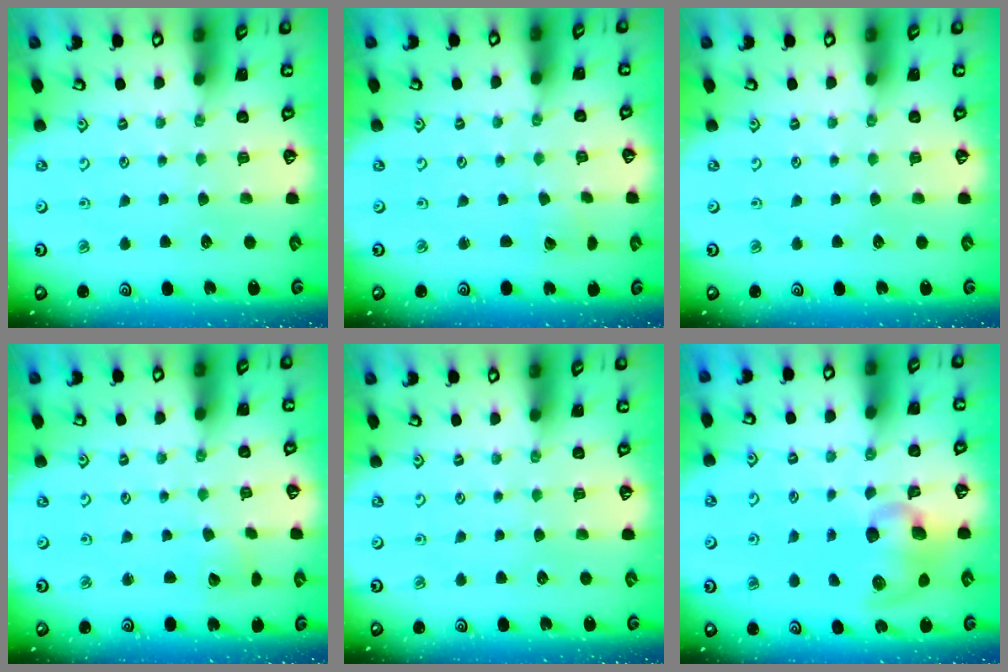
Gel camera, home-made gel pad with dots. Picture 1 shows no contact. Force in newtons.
{"total": 1.5, "press": 1.5, "slide": 0.0}
{"total": 0.0}
{"total": 3.3, "press": 3.3, "slide": 0.2}
{"total": 0.0}
{"total": 11.3, "press": 11.1, "slide": 1.6}